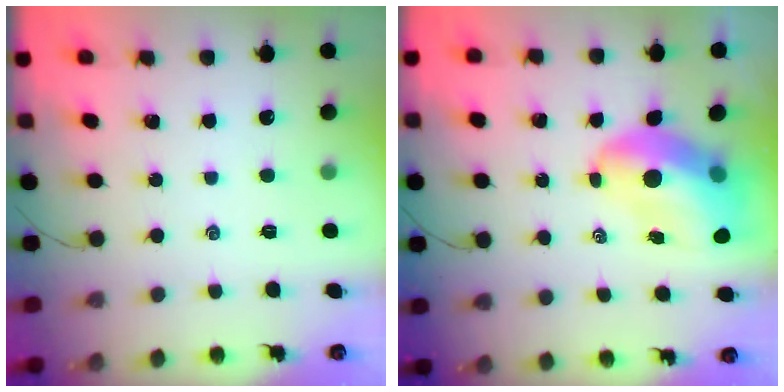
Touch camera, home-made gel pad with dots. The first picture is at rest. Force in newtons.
{"total": 10.3, "press": 9.8, "slide": 3.1}